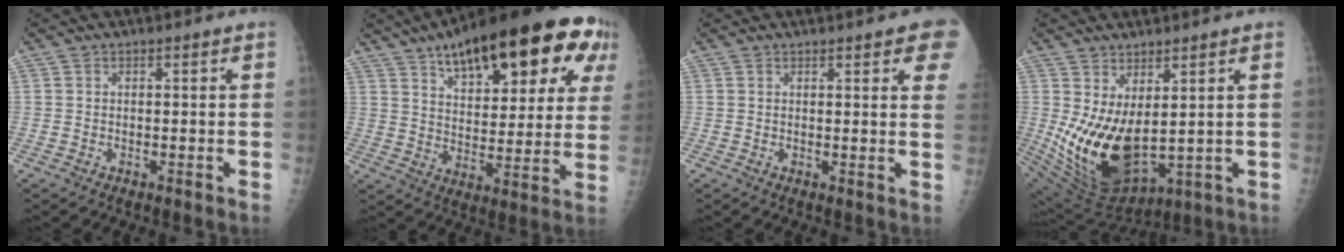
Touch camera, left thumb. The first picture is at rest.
{"total": 26.6, "force": [13.7, 10.8, 20.1], "torque": [-0.261, -0.005, 0.199]}
{"total": 8.1, "force": [4.7, 1.8, 6.4], "torque": [-0.054, -0.006, 0.049]}
{"total": 14.4, "force": [1.9, 7.3, 12.2], "torque": [-0.217, -0.041, 0.068]}